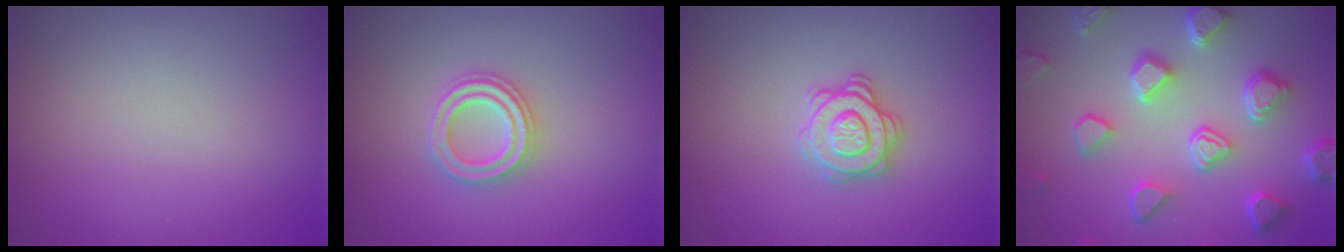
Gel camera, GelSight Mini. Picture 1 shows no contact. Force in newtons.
{"total": 3.2, "press": 3.1, "slide": 0.7}
{"total": 2.9, "press": 2.8, "slide": 0.6}
{"total": 6.7, "press": 5.3, "slide": 4.1}